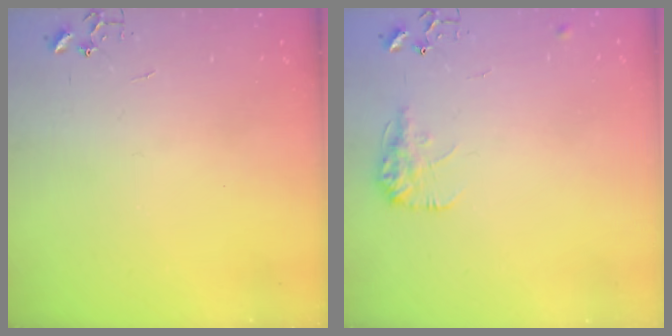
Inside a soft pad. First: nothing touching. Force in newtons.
{"total": 10.5, "press": 10.5, "slide": 0.5}